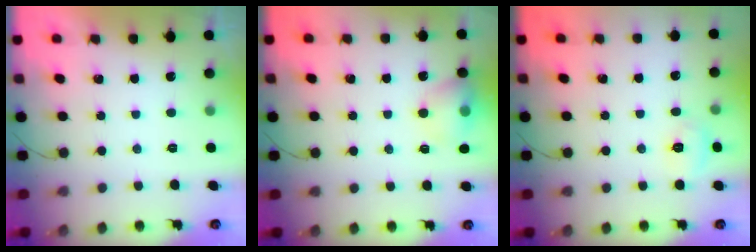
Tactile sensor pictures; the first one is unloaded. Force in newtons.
{"total": 10.3, "press": 10.2, "slide": 1.5}
{"total": 5.1, "press": 4.9, "slide": 1.3}